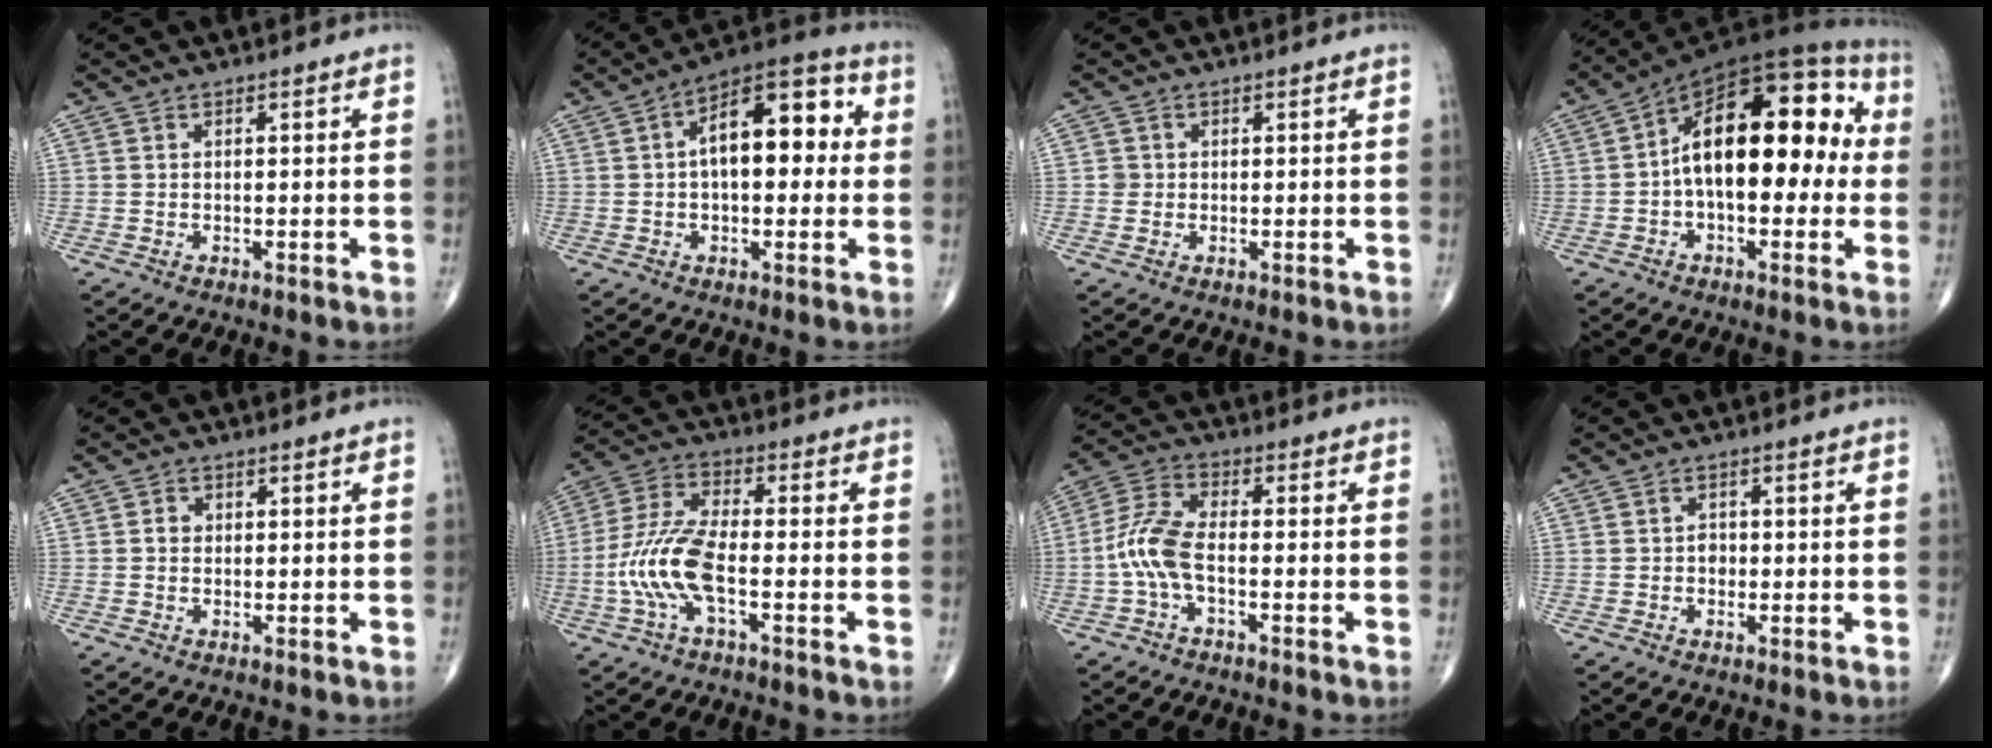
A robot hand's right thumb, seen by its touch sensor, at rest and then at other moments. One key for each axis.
{"total": 14.9, "fx": 1.9, "fy": 7.7, "fz": 12.7, "tx": -0.163, "ty": 0.036, "tz": 0.019}
{"total": 1.3, "fx": 0.0, "fy": 1.3, "fz": 0.1, "tx": 0.007, "ty": 0.004, "tz": -0.002}
{"total": 20.9, "fx": 0.8, "fy": 11.0, "fz": 17.8, "tx": -0.249, "ty": 0.048, "tz": -0.001}
{"total": 1.5, "fx": 0.1, "fy": 1.3, "fz": 0.7, "tx": -0.006, "ty": 0.003, "tz": 0.000}
{"total": 11.0, "fx": -3.0, "fy": 3.8, "fz": 9.8, "tx": -0.228, "ty": 0.028, "tz": -0.063}
{"total": 7.5, "fx": -1.9, "fy": 3.2, "fz": 6.6, "tx": -0.154, "ty": 0.025, "tz": -0.046}
{"total": 1.7, "fx": -0.3, "fy": 1.4, "fz": 0.9, "tx": -0.004, "ty": 0.005, "tz": -0.007}